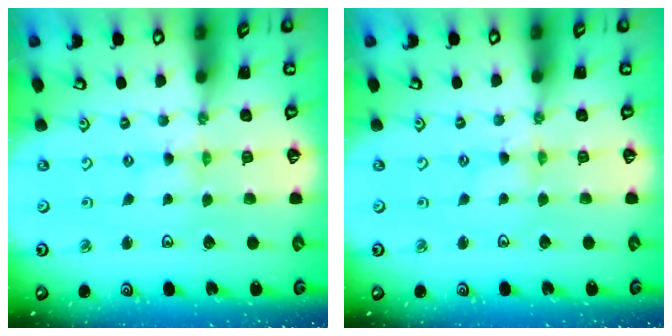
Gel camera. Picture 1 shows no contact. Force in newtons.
{"total": 1.3, "press": 1.3, "slide": 0.2}